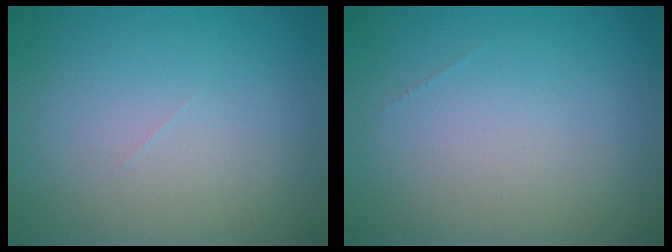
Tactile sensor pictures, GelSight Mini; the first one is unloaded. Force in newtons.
{"total": 0.0}